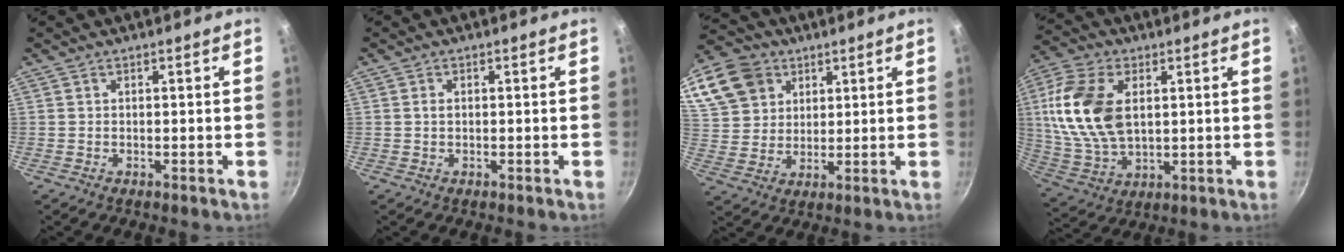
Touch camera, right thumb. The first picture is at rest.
{"total": 1.0, "force": [0.0, 0.7, 0.7], "torque": [-0.011, 0.003, 0.000]}
{"total": 18.1, "force": [8.8, 13.9, 7.5], "torque": [-0.167, 0.008, 0.168]}
{"total": 16.7, "force": [3.2, 10.1, 12.9], "torque": [-0.243, -0.008, 0.064]}